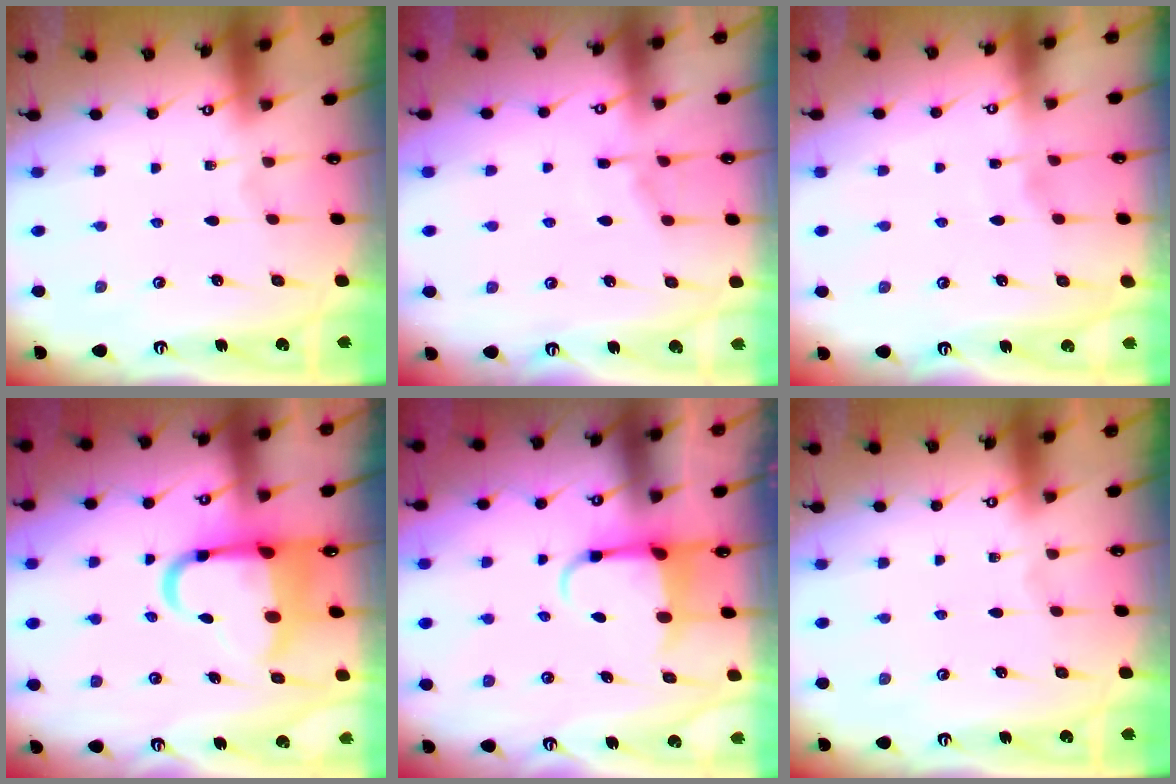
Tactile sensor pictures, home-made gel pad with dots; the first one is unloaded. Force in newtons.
{"total": 5.2, "press": 5.1, "slide": 0.7}
{"total": 2.6, "press": 2.5, "slide": 0.2}
{"total": 10.7, "press": 10.4, "slide": 2.5}
{"total": 4.0, "press": 3.8, "slide": 1.1}
{"total": 0.0}